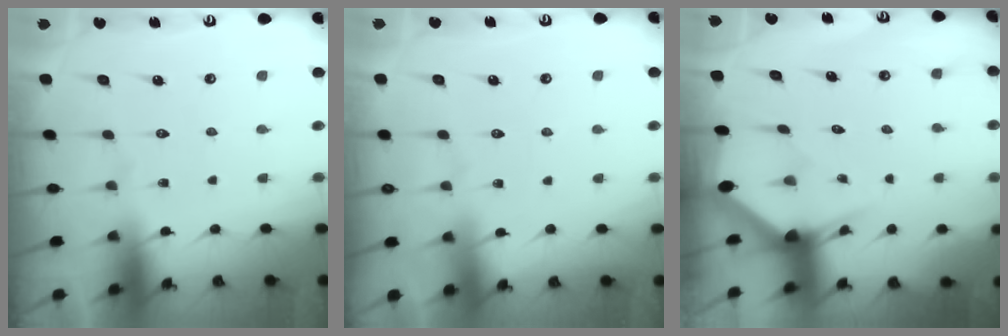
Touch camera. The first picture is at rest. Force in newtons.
{"total": 3.4, "press": 3.4, "slide": 0.5}
{"total": 2.8, "press": 2.8, "slide": 0.1}